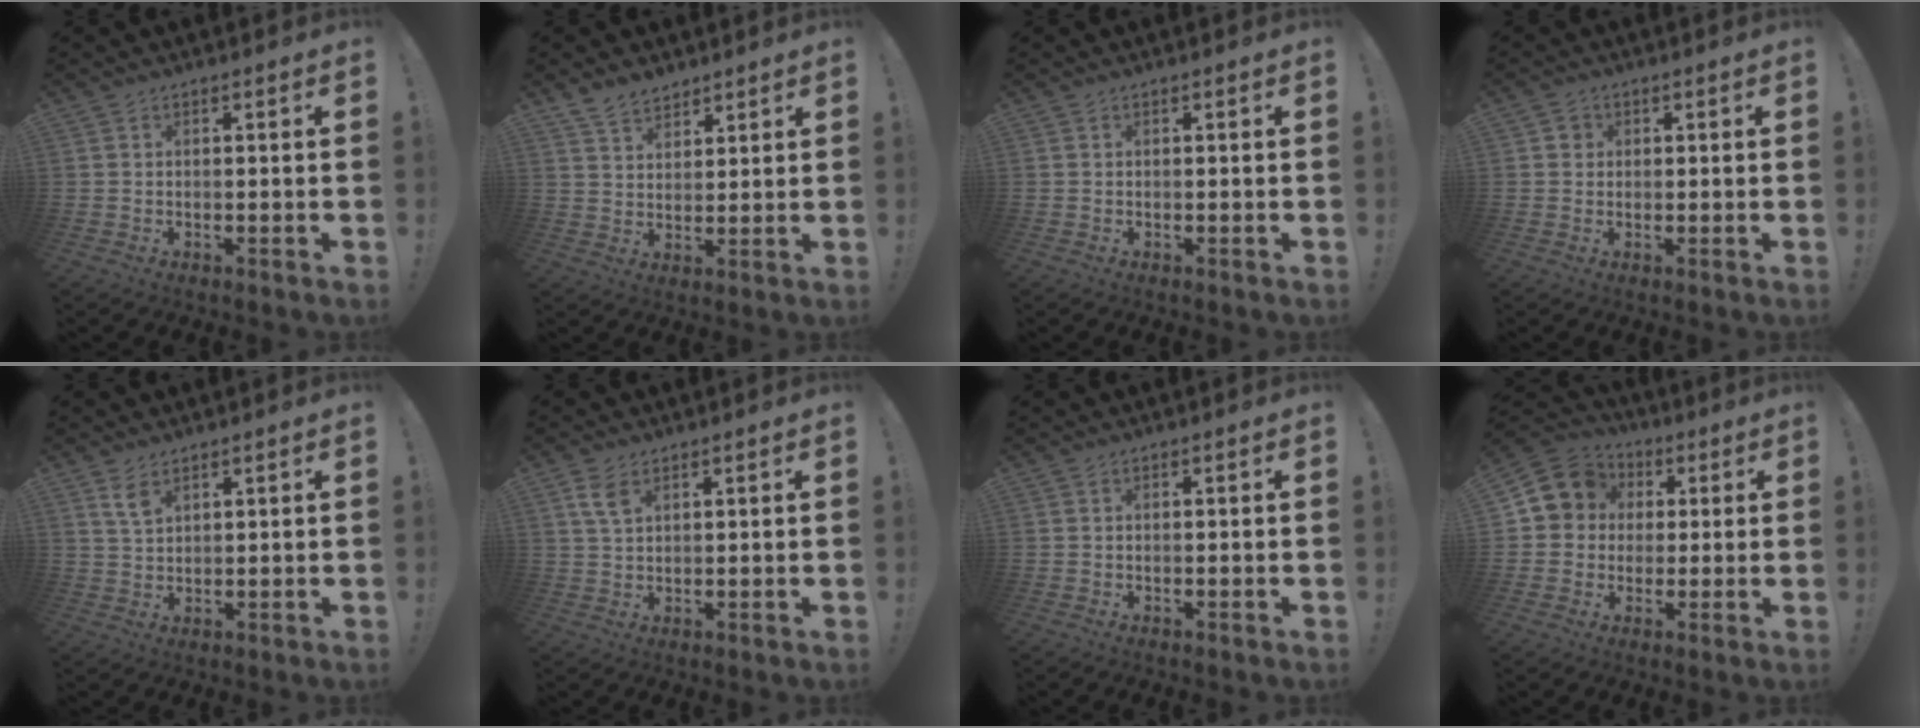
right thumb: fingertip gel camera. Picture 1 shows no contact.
{"total": 6.9, "force": [5.7, 3.5, 1.9], "torque": [-0.038, -0.032, 0.110]}
{"total": 0.0}
{"total": 2.2, "force": [0.4, 2.0, 0.7], "torque": [-0.003, 0.002, 0.005]}
{"total": 4.6, "force": [2.9, 2.2, 2.8], "torque": [-0.035, -0.018, 0.051]}
{"total": 5.1, "force": [2.8, 2.4, 3.5], "torque": [-0.056, -0.011, 0.050]}
{"total": 0.0}
{"total": 9.6, "force": [1.9, 8.8, 3.1], "torque": [-0.048, 0.006, 0.044]}